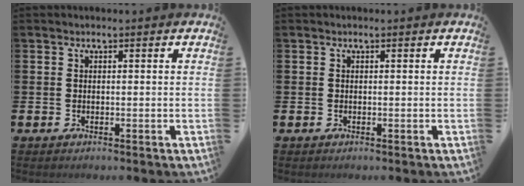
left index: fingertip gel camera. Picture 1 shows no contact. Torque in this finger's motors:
{"motor_torque": [0.00, 0.00, 0.00, 0.02]}